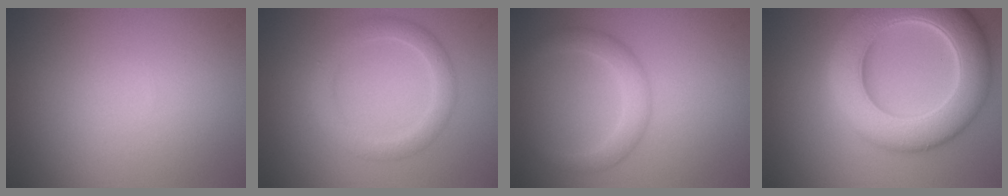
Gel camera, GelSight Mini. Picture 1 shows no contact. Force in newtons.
{"total": 2.7, "press": 2.7, "slide": 0.1}
{"total": 2.4, "press": 2.4, "slide": 0.1}
{"total": 10.7, "press": 10.7, "slide": 0.4}